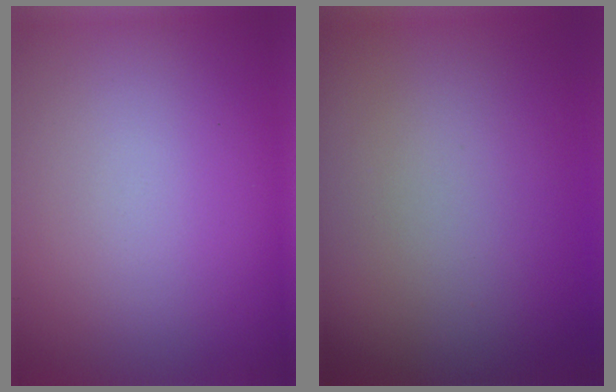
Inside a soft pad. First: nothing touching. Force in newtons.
{"total": 0.0}